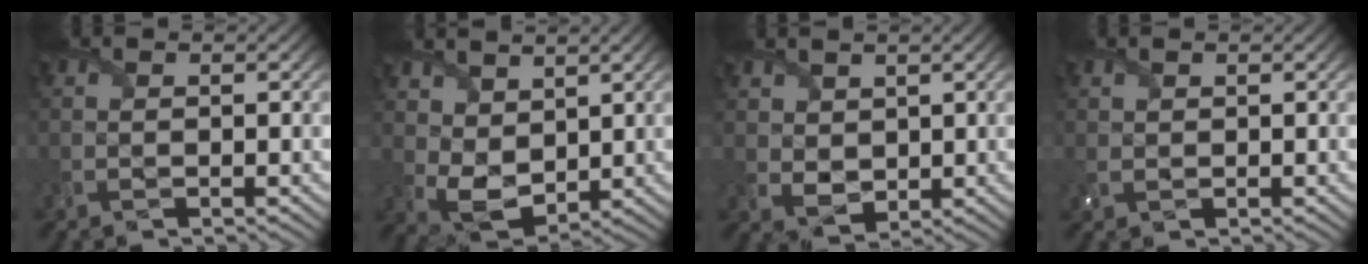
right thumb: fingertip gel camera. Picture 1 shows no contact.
{"total": 6.4, "force": [2.8, 4.4, 3.8], "torque": [-0.099, -0.010, 0.057]}
{"total": 3.8, "force": [1.9, 2.8, 1.7], "torque": [-0.054, -0.003, 0.036]}
{"total": 1.4, "force": [0.7, 1.0, 0.6], "torque": [-0.021, 0.001, 0.015]}